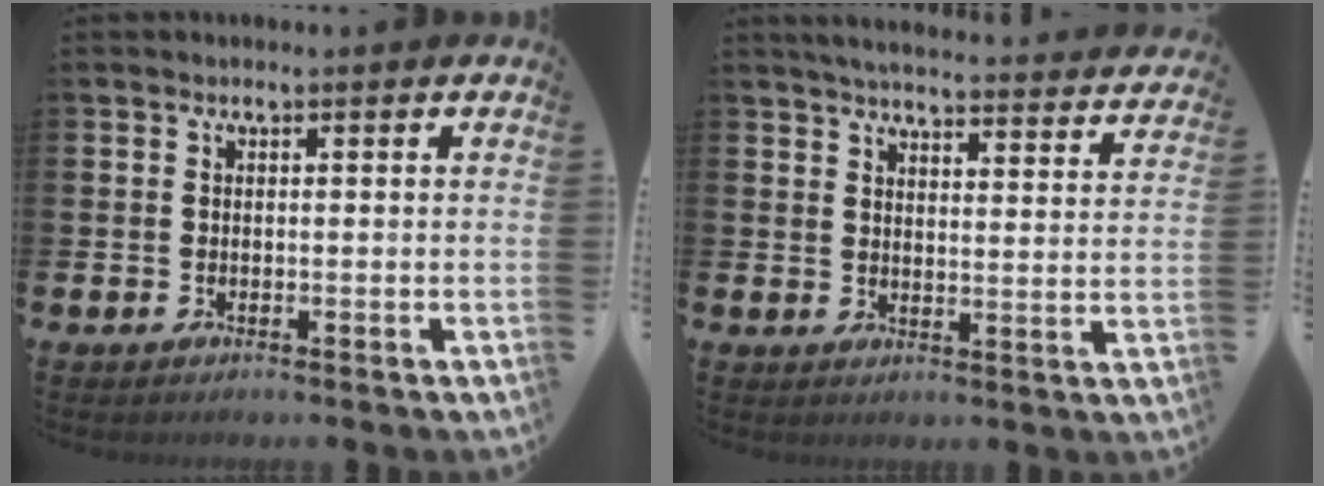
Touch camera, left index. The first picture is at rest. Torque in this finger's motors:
{"motor_torque": [0.82, -1.32, 0.07, 0.03]}